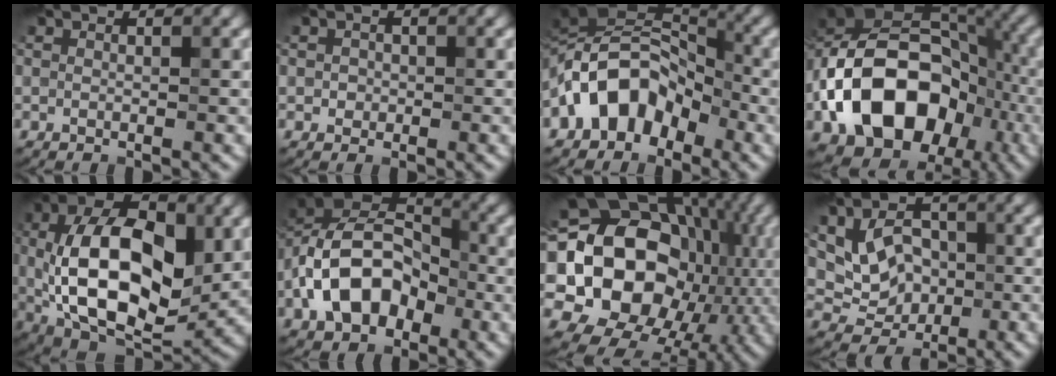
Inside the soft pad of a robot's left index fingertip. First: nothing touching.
{"total": 0.9, "force": [0.0, 0.9, 0.2], "torque": [0.018, 0.006, -0.006]}
{"total": 9.0, "force": [-3.6, 6.0, 5.7], "torque": [-0.082, 0.029, -0.088]}
{"total": 16.4, "force": [-4.7, 11.4, 10.8], "torque": [-0.192, 0.016, -0.093]}
{"total": 14.2, "force": [-0.1, 7.6, 11.9], "torque": [-0.207, 0.008, -0.003]}
{"total": 10.7, "force": [-3.3, 7.0, 7.4], "torque": [-0.136, 0.016, -0.071]}
{"total": 20.7, "force": [0.1, 16.6, 12.4], "torque": [-0.219, 0.010, -0.005]}
{"total": 5.1, "force": [0.4, 3.8, 3.4], "torque": [-0.056, -0.001, 0.013]}